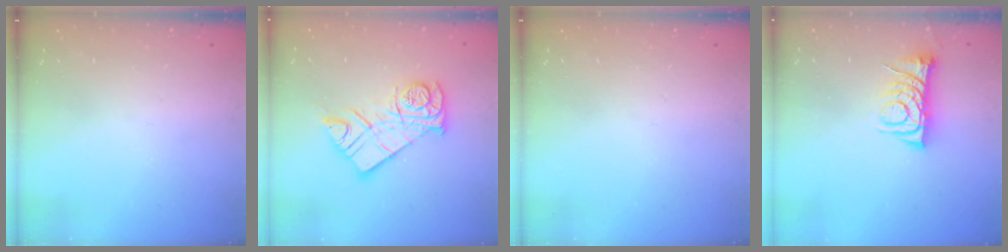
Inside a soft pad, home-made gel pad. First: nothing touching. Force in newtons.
{"total": 13.9, "press": 13.8, "slide": 1.4}
{"total": 0.0}
{"total": 7.2, "press": 7.1, "slide": 0.9}